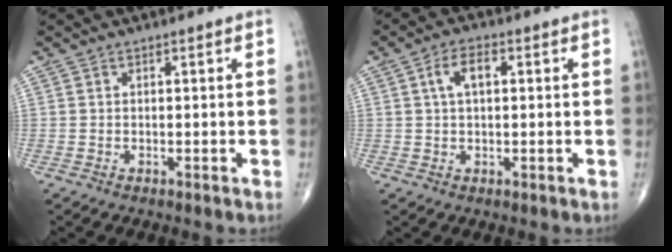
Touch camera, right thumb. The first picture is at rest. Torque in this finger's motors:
{"motor_torque": [-0.55, 0.77, 0.27, 0.14, 0.04]}